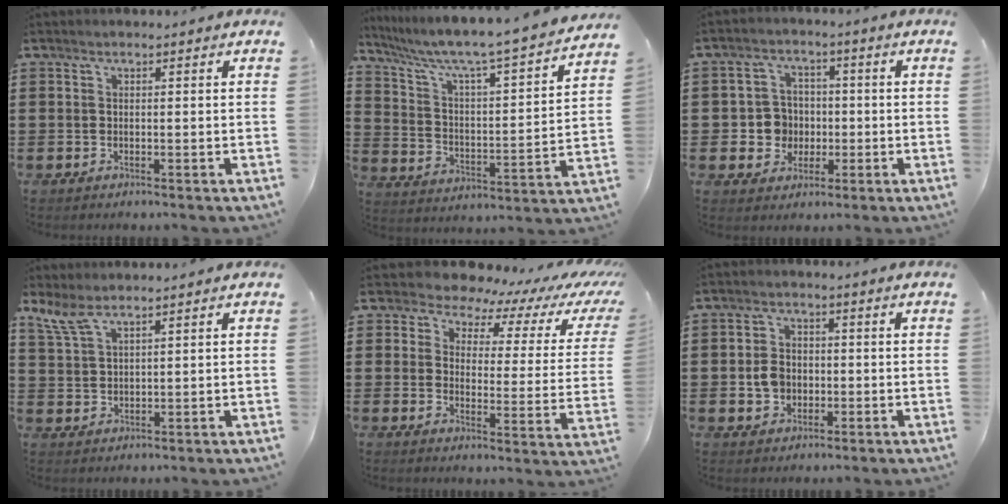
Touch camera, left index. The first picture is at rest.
{"total": 5.3, "force": [4.6, -0.3, 2.6], "torque": [-0.074, -0.052, 0.067]}
{"total": 5.6, "force": [-0.6, 5.3, 1.7], "torque": [-0.049, 0.016, -0.008]}
{"total": 4.5, "force": [3.3, 1.0, 2.8], "torque": [-0.064, -0.004, 0.062]}
{"total": 5.6, "force": [5.0, 2.2, 1.3], "torque": [-0.046, -0.041, 0.080]}
{"total": 3.8, "force": [-0.6, 3.1, 2.1], "torque": [-0.054, 0.003, -0.016]}